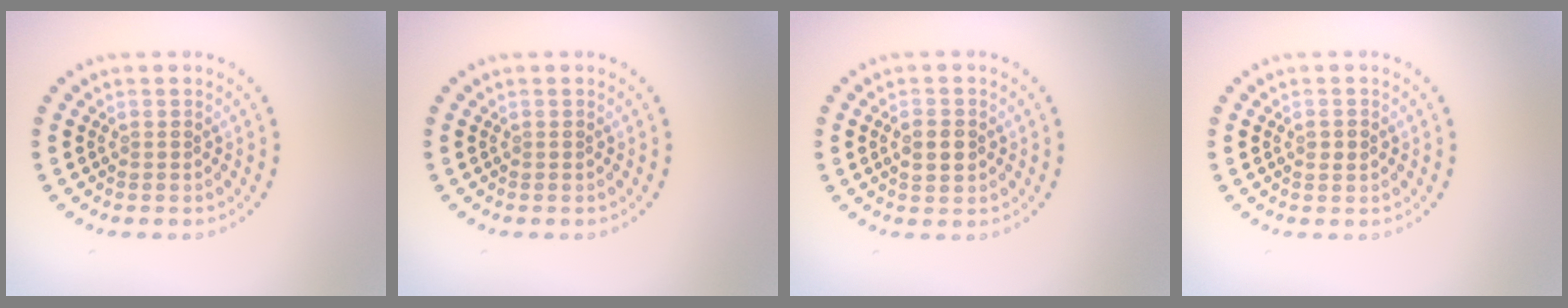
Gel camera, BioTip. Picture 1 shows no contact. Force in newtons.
{"total": 0.0}
{"total": 1.9, "press": 1.9, "slide": 0.0}
{"total": 0.9, "press": 0.9, "slide": 0.2}